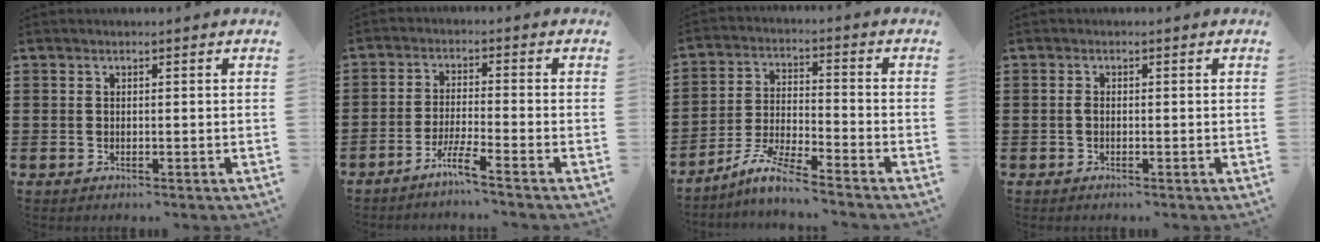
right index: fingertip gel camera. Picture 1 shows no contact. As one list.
[{"total": 4.2, "force": [-3.4, -0.4, 2.3], "torque": [-0.056, -0.009, -0.069]}, {"total": 6.4, "force": [-5.7, -0.2, 2.8], "torque": [-0.069, -0.012, -0.114]}, {"total": 0.9, "force": [-0.2, 0.4, 0.7], "torque": [-0.016, -0.001, -0.004]}]